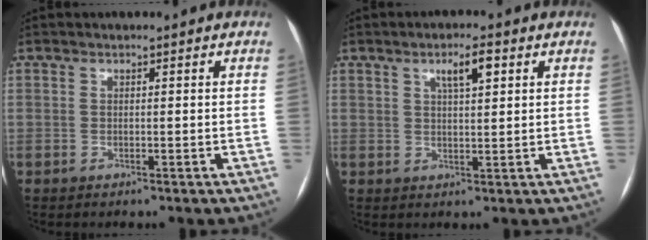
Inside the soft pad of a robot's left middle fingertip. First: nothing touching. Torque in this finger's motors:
{"motor_torque": [0.58, -0.16, 0.12, 0.00]}